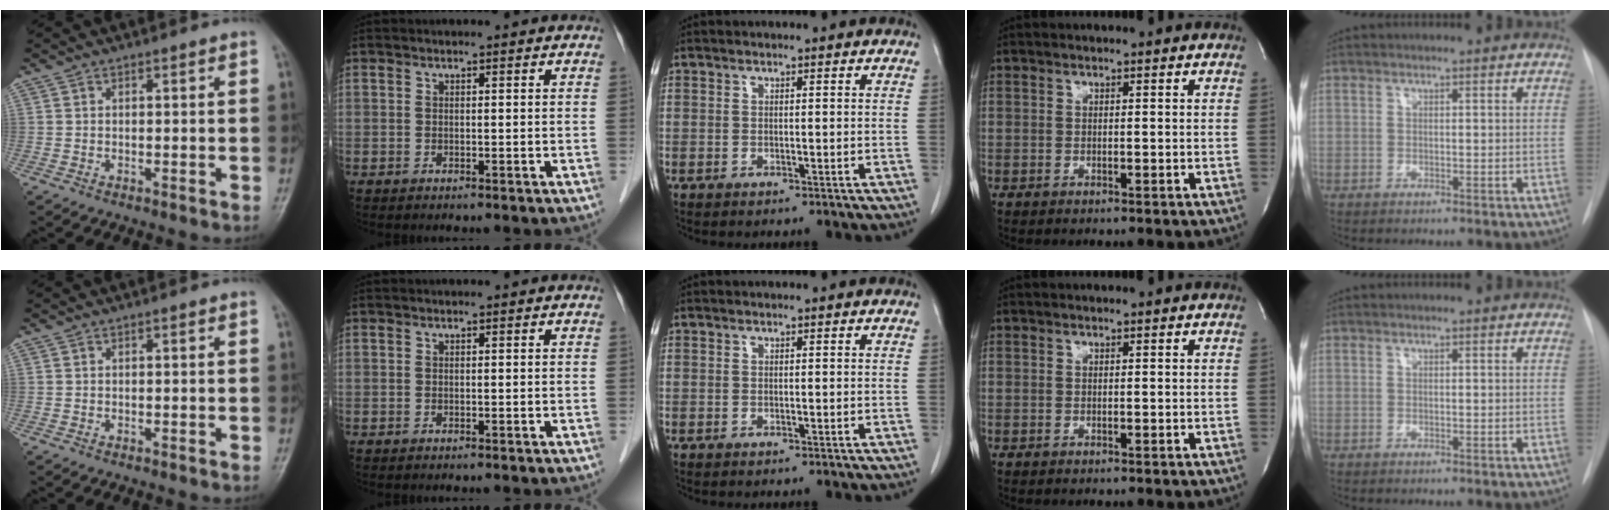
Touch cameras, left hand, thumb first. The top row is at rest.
{}